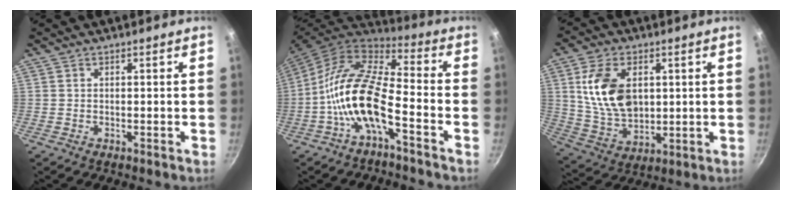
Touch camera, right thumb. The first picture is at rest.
{"total": 15.3, "force": [-5.2, 6.0, 13.0], "torque": [-0.245, 0.044, -0.119]}
{"total": 14.2, "force": [3.0, 9.2, 10.4], "torque": [-0.174, -0.020, 0.067]}